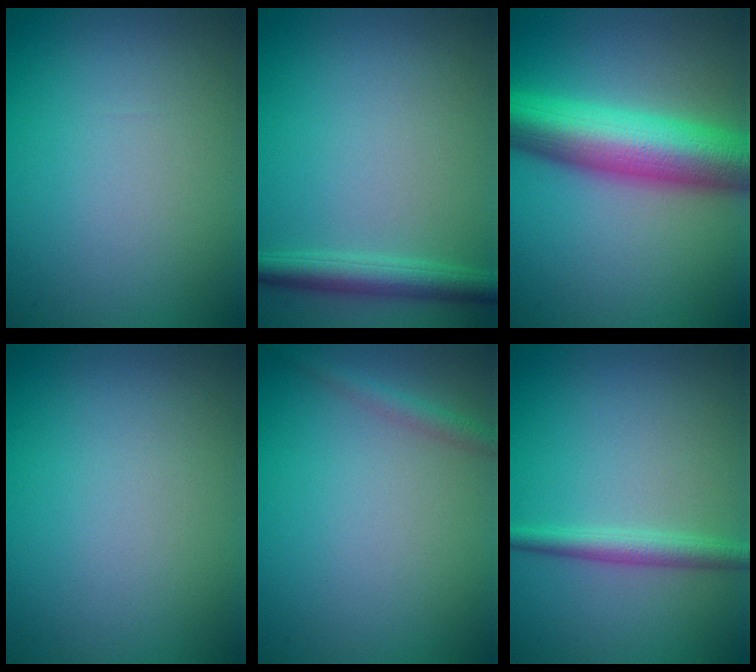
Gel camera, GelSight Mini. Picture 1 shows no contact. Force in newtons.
{"total": 3.0, "press": 3.0, "slide": 0.2}
{"total": 10.3, "press": 10.3, "slide": 0.1}
{"total": 0.0}
{"total": 1.3, "press": 1.3, "slide": 0.1}
{"total": 2.4, "press": 2.4, "slide": 0.1}